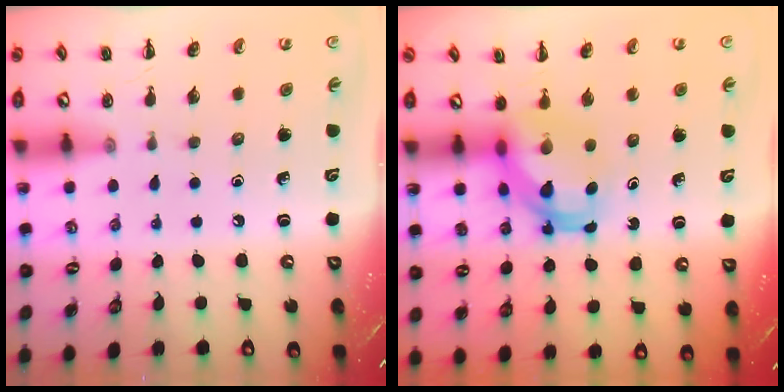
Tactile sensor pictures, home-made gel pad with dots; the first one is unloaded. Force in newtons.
{"total": 5.2, "press": 5.2, "slide": 0.4}